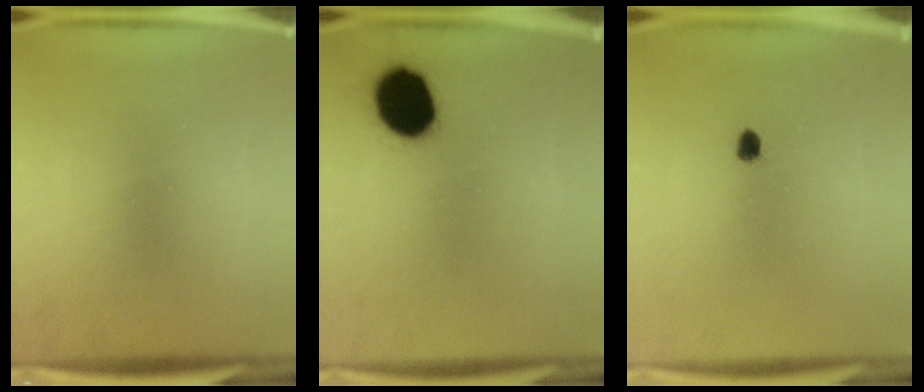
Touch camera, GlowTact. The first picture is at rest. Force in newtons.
{"total": 14.4}
{"total": 1.5}